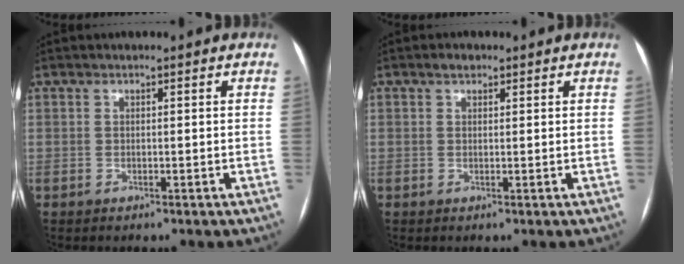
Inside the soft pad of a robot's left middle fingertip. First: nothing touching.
{"total": 1.4, "force": [1.0, 0.8, 0.6], "torque": [-0.012, 0.006, 0.015]}